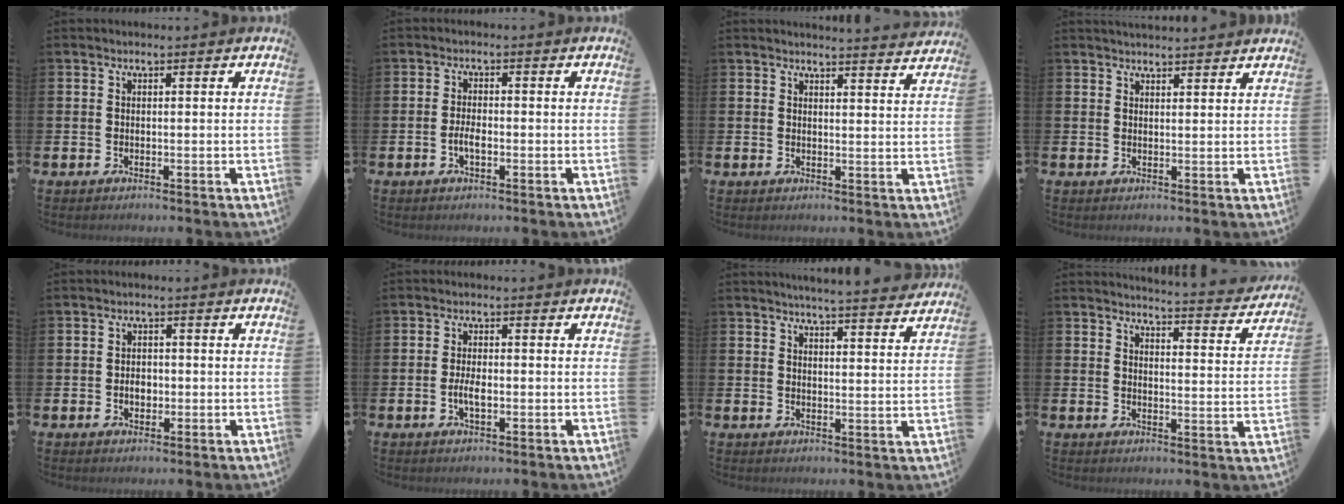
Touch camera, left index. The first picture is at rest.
{"total": 2.2, "force": [-0.7, 1.0, 1.8], "torque": [-0.025, -0.002, -0.016]}
{"total": 3.2, "force": [3.2, -0.3, -0.1], "torque": [0.006, -0.026, 0.056]}
{"total": 2.5, "force": [2.5, 0.1, 0.0], "torque": [-0.003, -0.013, 0.046]}
{"total": 2.4, "force": [-0.4, 1.7, 1.5], "torque": [-0.012, -0.003, -0.013]}
{"total": 2.8, "force": [-0.6, 1.2, 2.4], "torque": [-0.043, 0.001, -0.012]}
{"total": 4.9, "force": [4.8, -0.6, 0.8], "torque": [-0.017, -0.033, 0.083]}
{"total": 4.3, "force": [4.3, -0.3, 0.6], "torque": [-0.014, -0.038, 0.068]}